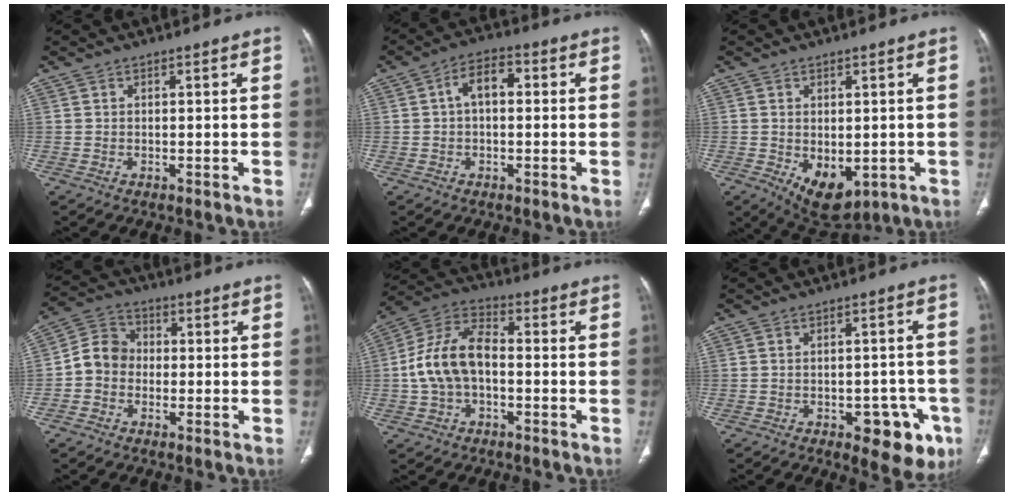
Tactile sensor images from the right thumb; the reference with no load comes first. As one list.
[{"total": 5.6, "force": [0.5, 3.3, 4.5], "torque": [-0.068, 0.021, -0.001]}, {"total": 8.7, "force": [-2.0, 5.2, 6.7], "torque": [-0.088, -0.011, -0.007]}, {"total": 7.1, "force": [-1.3, 6.1, 3.2], "torque": [-0.038, 0.027, -0.040]}, {"total": 12.0, "force": [-1.2, 7.4, 9.4], "torque": [-0.182, 0.039, -0.031]}, {"total": 10.3, "force": [-4.8, 5.3, 7.4], "torque": [-0.055, 0.022, -0.052]}]